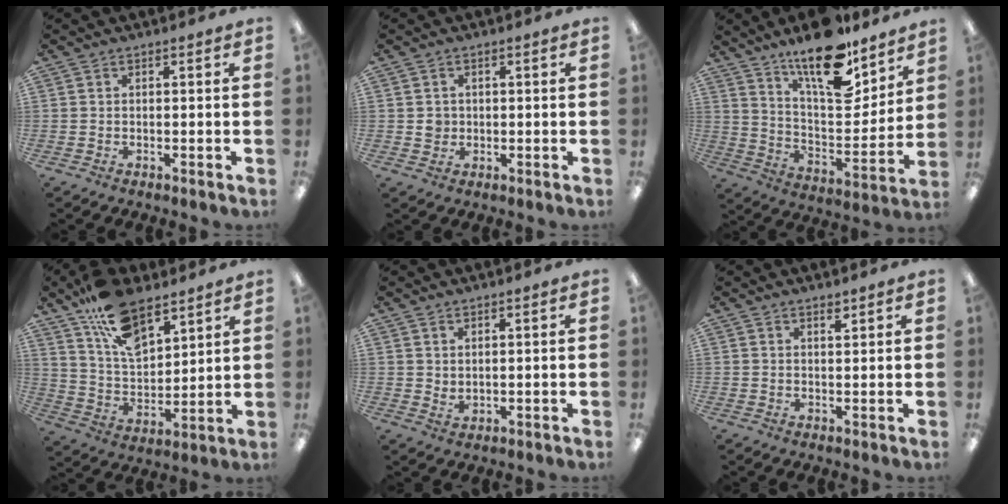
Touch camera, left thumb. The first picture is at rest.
{"total": 2.5, "force": [0.3, 2.3, 0.8], "torque": [-0.011, 0.001, 0.002]}
{"total": 18.7, "force": [14.0, 6.6, 10.4], "torque": [-0.167, -0.099, 0.239]}
{"total": 15.5, "force": [10.6, 7.4, 8.6], "torque": [-0.160, -0.049, 0.195]}
{"total": 1.9, "force": [1.7, 0.7, 0.6], "torque": [-0.005, -0.007, 0.030]}
{"total": 1.7, "force": [1.5, 0.2, 0.7], "torque": [-0.017, -0.003, 0.027]}